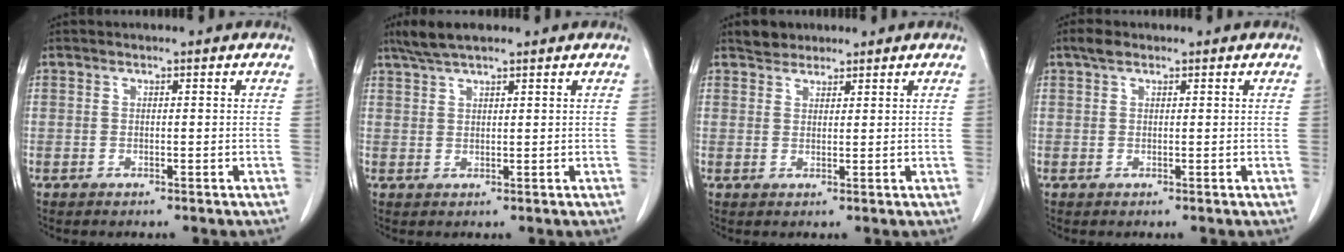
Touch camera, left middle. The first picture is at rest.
{"total": 4.6, "force": [3.7, 0.7, 2.6], "torque": [-0.057, 0.017, 0.071]}
{"total": 2.4, "force": [2.0, 1.2, 0.2], "torque": [-0.006, 0.008, 0.033]}
{"total": 1.6, "force": [1.1, 0.7, 0.8], "torque": [-0.020, 0.011, 0.020]}